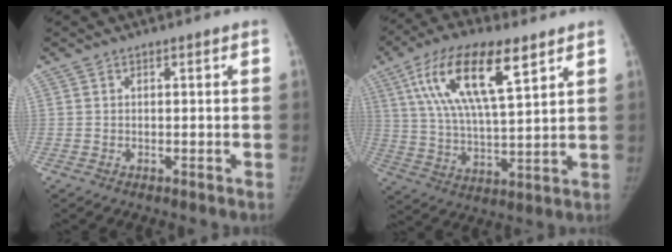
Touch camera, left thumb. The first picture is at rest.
{"total": 17.8, "force": [8.4, 6.2, 14.4], "torque": [-0.249, -0.023, 0.153]}